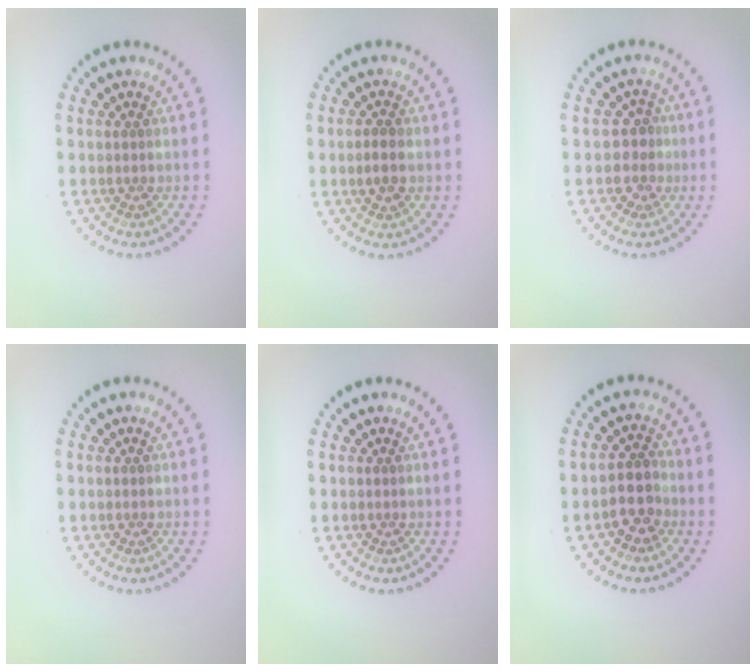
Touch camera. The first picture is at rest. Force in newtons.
{"total": 1.6, "press": 1.6, "slide": 0.1}
{"total": 2.4, "press": 2.0, "slide": 1.4}
{"total": 0.0}
{"total": 0.0}
{"total": 2.8, "press": 2.5, "slide": 1.3}